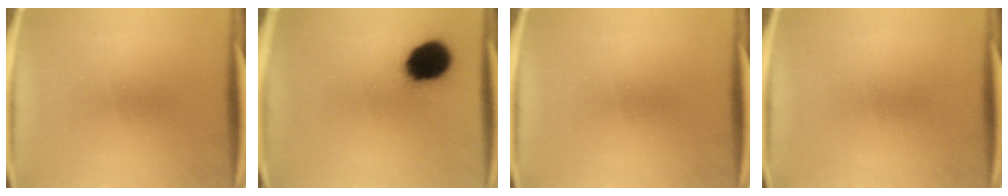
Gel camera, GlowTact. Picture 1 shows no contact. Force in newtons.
{"total": 13.7}
{"total": 0.0}
{"total": 0.0}